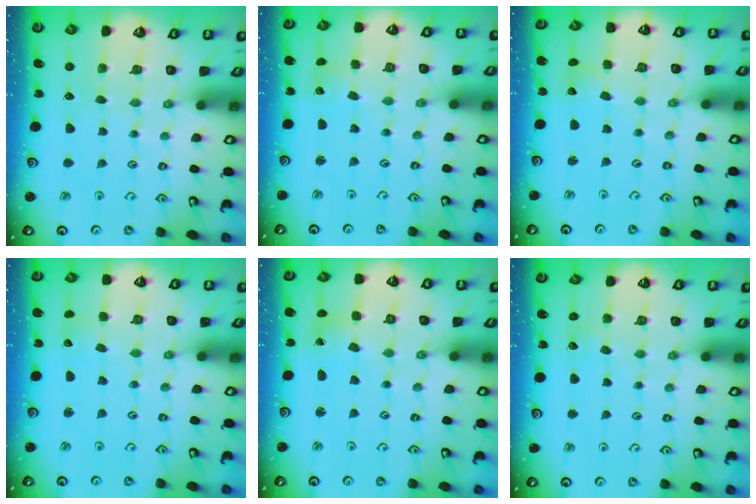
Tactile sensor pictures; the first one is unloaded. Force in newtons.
{"total": 2.3, "press": 2.3, "slide": 0.3}
{"total": 2.8, "press": 2.8, "slide": 0.4}
{"total": 2.1, "press": 2.1, "slide": 0.1}
{"total": 1.7, "press": 1.6, "slide": 0.2}
{"total": 3.4, "press": 3.4, "slide": 0.3}